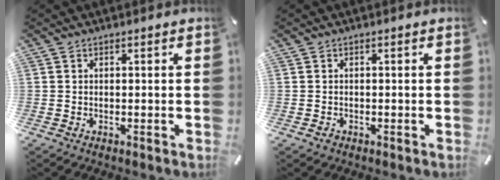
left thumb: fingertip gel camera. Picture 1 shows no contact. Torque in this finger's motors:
{"motor_torque": [0.05, 0.11, 0.03, -0.17, 0.00]}